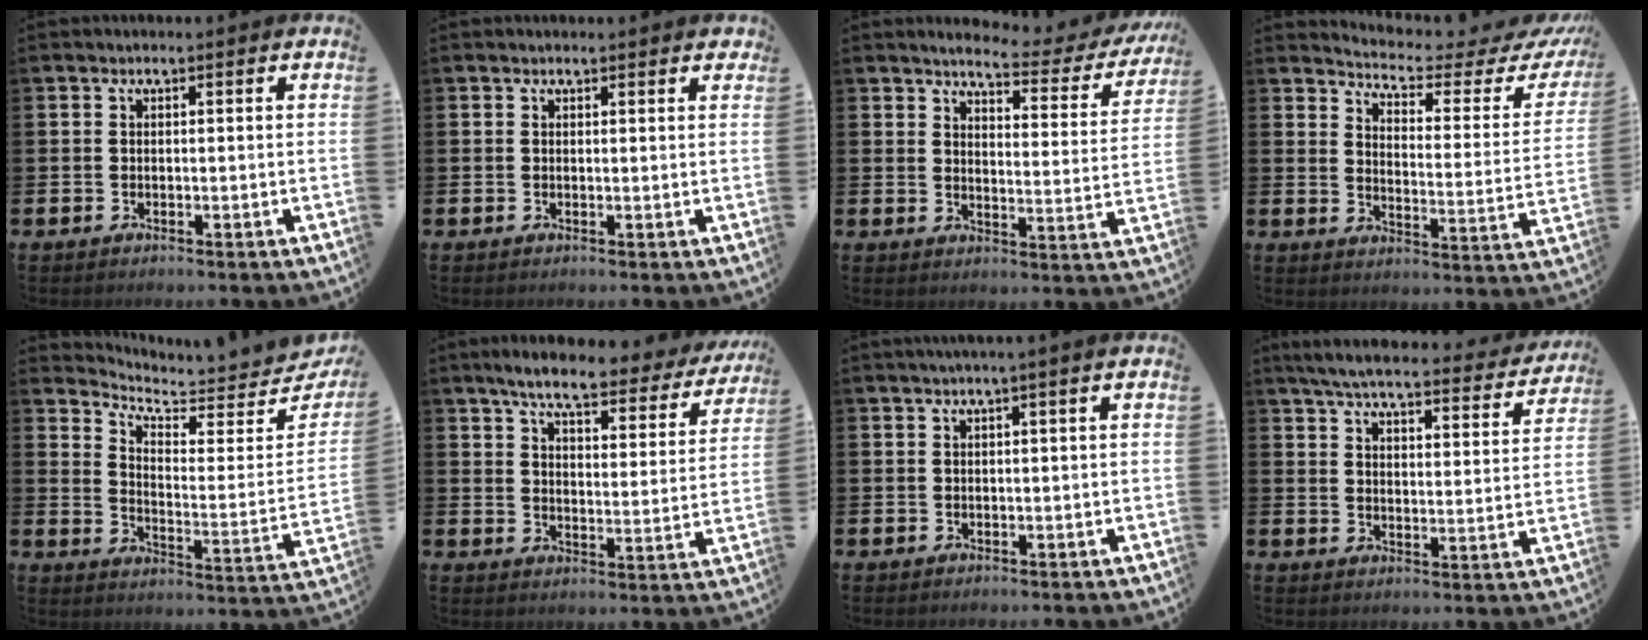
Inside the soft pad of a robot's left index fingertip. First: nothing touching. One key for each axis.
{"total": 0.9, "fx": 0.8, "fy": 0.3, "fz": 0.3, "tx": 0.002, "ty": 0.001, "tz": 0.012}
{"total": 4.2, "fx": 3.8, "fy": 0.8, "fz": 1.7, "tx": -0.037, "ty": -0.033, "tz": 0.053}
{"total": 4.0, "fx": 3.6, "fy": 0.5, "fz": 1.6, "tx": -0.047, "ty": -0.035, "tz": 0.048}
{"total": 5.2, "fx": 4.9, "fy": 1.5, "fz": 1.1, "tx": -0.032, "ty": -0.059, "tz": 0.075}
{"total": 6.8, "fx": 6.0, "fy": 1.1, "fz": 3.1, "tx": -0.079, "ty": -0.036, "tz": 0.096}
{"total": 1.2, "fx": 0.5, "fy": -0.3, "fz": 1.1, "tx": -0.026, "ty": 0.001, "tz": 0.010}
{"total": 6.1, "fx": 5.6, "fy": 0.8, "fz": 2.2, "tx": -0.058, "ty": -0.039, "tz": 0.093}